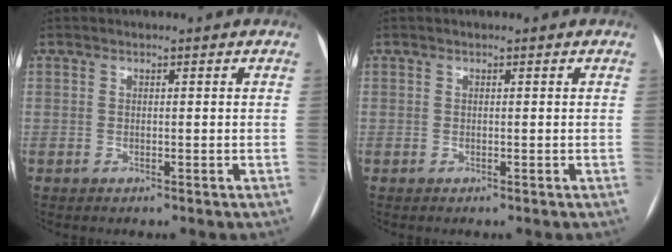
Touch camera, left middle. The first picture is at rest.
{"total": 0.0}